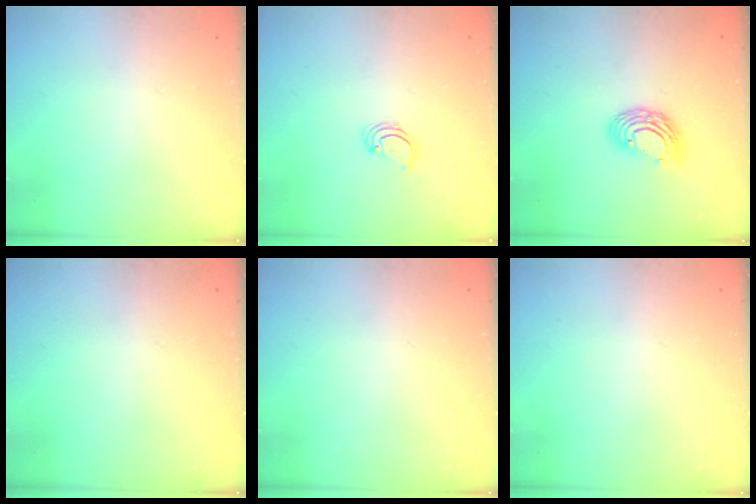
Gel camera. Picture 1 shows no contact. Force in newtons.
{"total": 2.3, "press": 2.3, "slide": 0.2}
{"total": 9.5, "press": 9.5, "slide": 0.7}
{"total": 0.0}
{"total": 0.0}
{"total": 0.0}